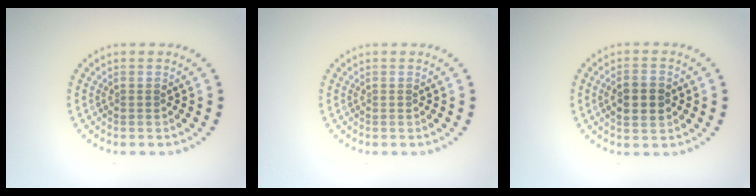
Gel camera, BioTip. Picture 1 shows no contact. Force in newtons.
{"total": 0.0}
{"total": 2.9, "press": 2.9, "slide": 0.2}